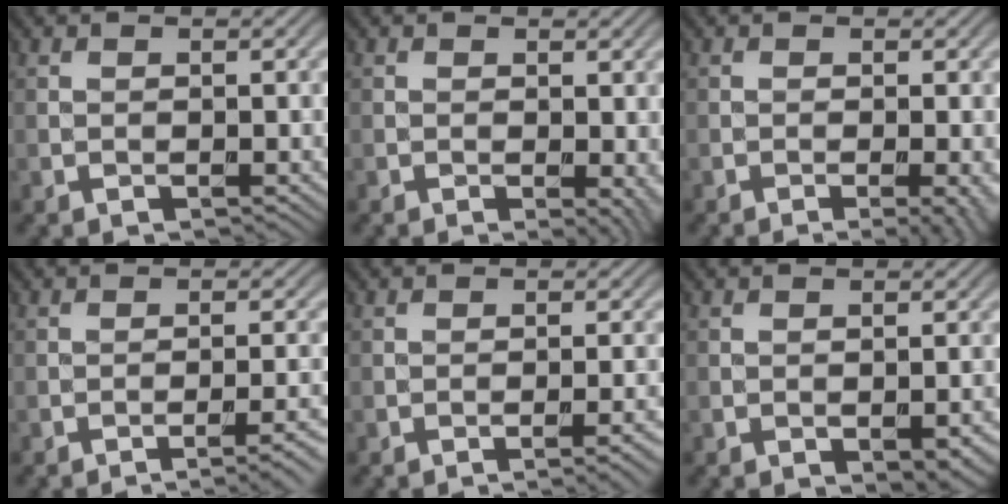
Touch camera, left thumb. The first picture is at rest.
{"total": 2.4, "force": [-0.3, 0.8, 2.2], "torque": [-0.025, -0.006, -0.004]}
{"total": 3.2, "force": [-1.0, 0.5, 3.0], "torque": [-0.041, 0.000, -0.016]}
{"total": 4.2, "force": [-2.5, 0.7, 3.3], "torque": [-0.046, 0.012, -0.043]}
{"total": 2.9, "force": [-1.5, 0.6, 2.5], "torque": [-0.029, 0.009, -0.027]}
{"total": 3.8, "force": [-1.8, 1.6, 2.9], "torque": [-0.037, -0.004, -0.018]}